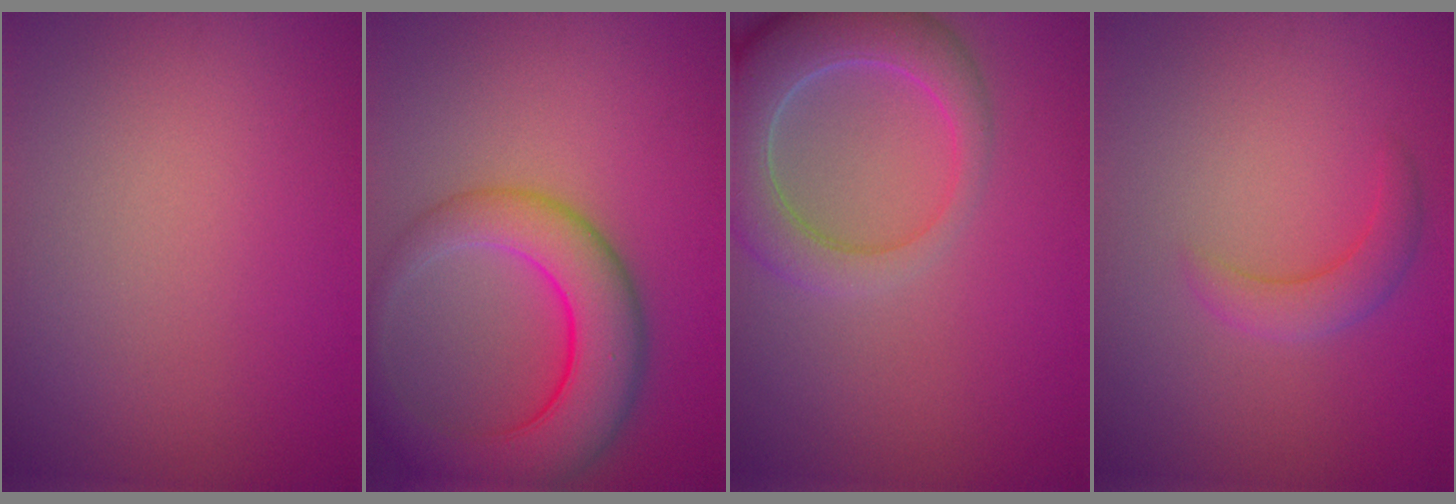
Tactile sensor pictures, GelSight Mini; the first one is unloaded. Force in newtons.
{"total": 7.6, "press": 7.6, "slide": 0.4}
{"total": 6.8, "press": 6.7, "slide": 0.9}
{"total": 2.4, "press": 2.4, "slide": 0.1}